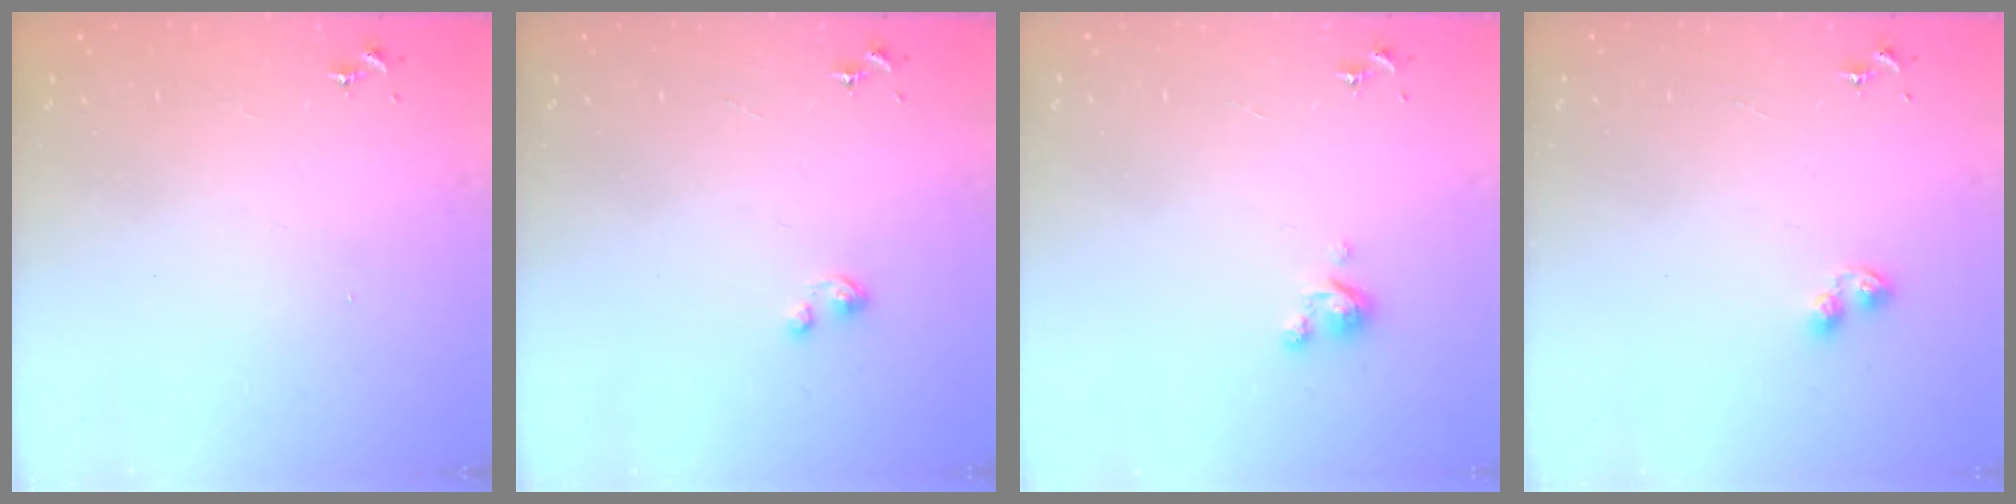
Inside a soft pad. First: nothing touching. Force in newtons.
{"total": 2.3, "press": 2.3, "slide": 0.2}
{"total": 3.0, "press": 3.0, "slide": 0.3}
{"total": 4.8, "press": 4.8, "slide": 0.6}